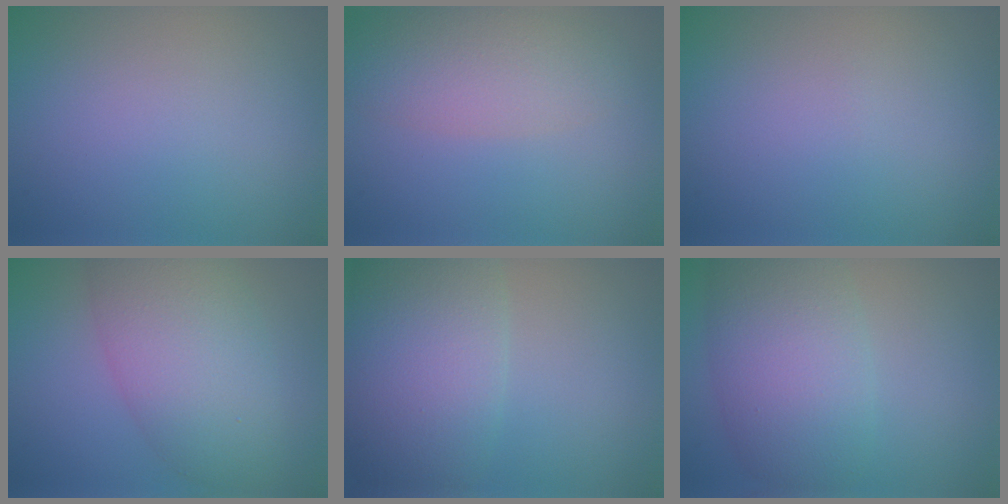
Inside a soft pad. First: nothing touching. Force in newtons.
{"total": 4.7, "press": 4.7, "slide": 0.2}
{"total": 0.0}
{"total": 8.2, "press": 8.2, "slide": 0.2}
{"total": 9.6, "press": 9.6, "slide": 0.7}
{"total": 7.8, "press": 7.8, "slide": 0.4}